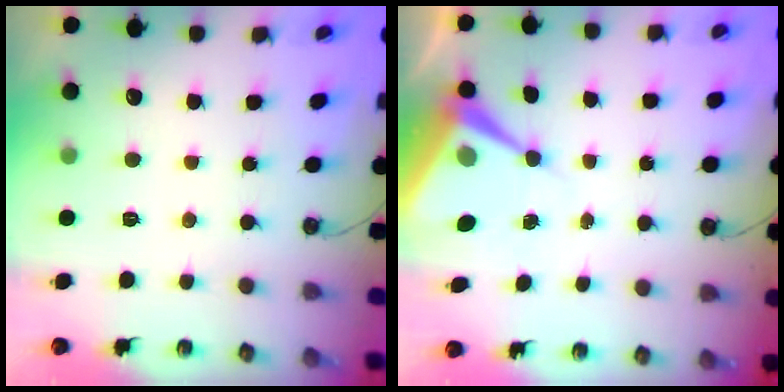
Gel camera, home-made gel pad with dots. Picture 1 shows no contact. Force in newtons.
{"total": 9.1, "press": 9.1, "slide": 0.3}